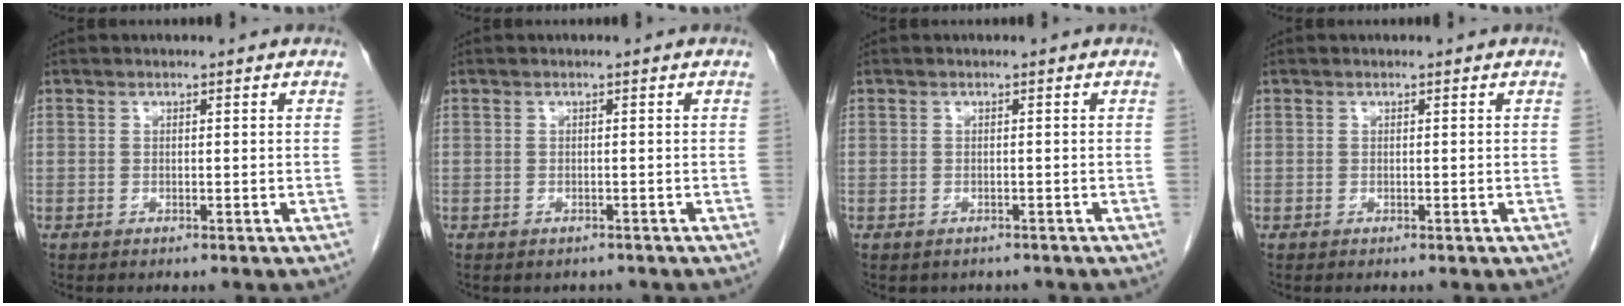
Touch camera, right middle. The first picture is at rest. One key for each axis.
{"total": 1.1, "fx": -0.9, "fy": 0.5, "fz": 0.0, "tx": -0.008, "ty": -0.002, "tz": -0.013}
{"total": 1.7, "fx": -1.5, "fy": 0.9, "fz": 0.1, "tx": -0.008, "ty": -0.002, "tz": -0.018}
{"total": 0.0}